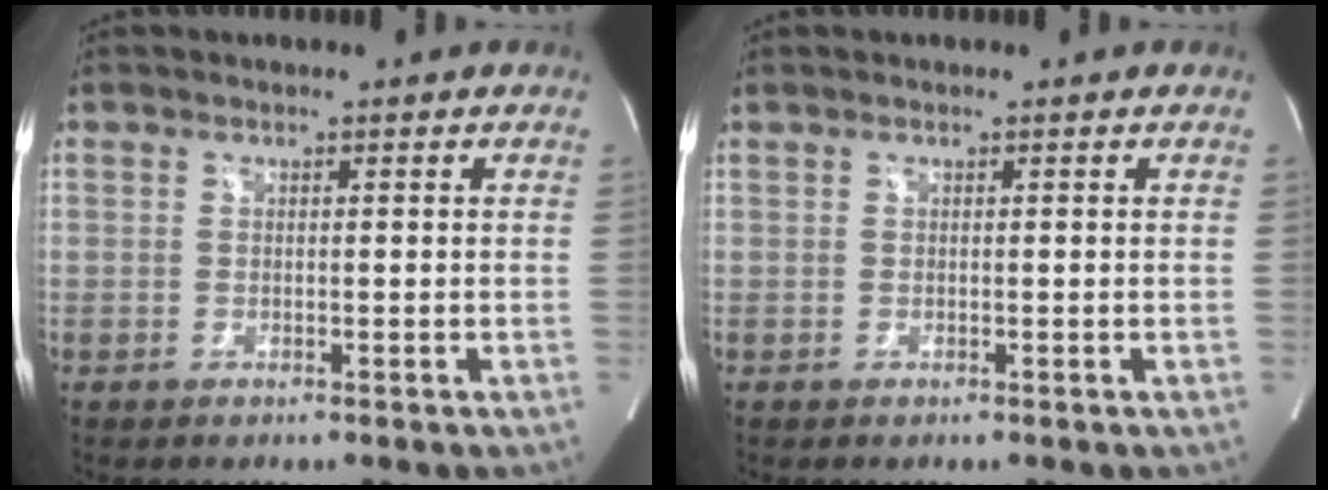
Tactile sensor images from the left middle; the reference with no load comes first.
{"total": 0.0}